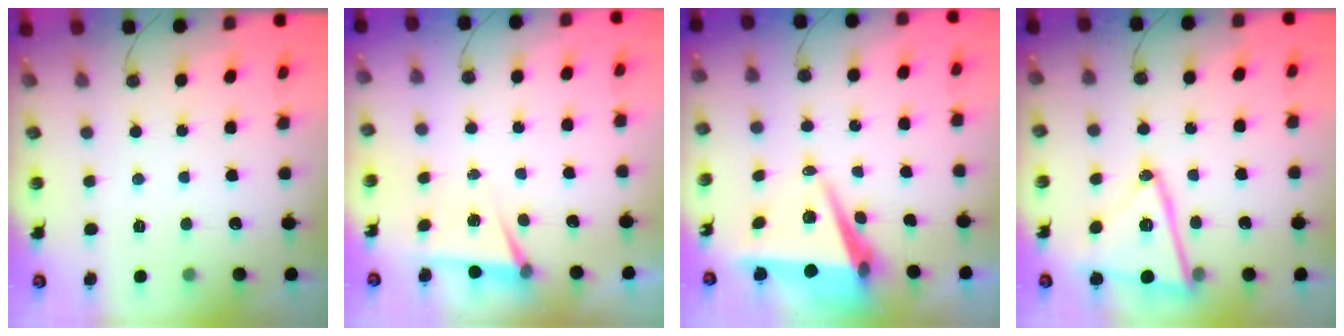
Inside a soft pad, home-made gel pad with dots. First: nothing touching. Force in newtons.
{"total": 5.3, "press": 2.9, "slide": 4.4}
{"total": 8.7, "press": 7.5, "slide": 4.3}
{"total": 16.1, "press": 16.1, "slide": 1.2}